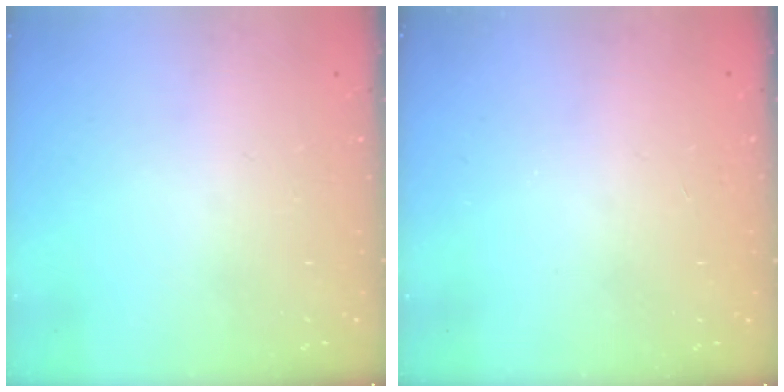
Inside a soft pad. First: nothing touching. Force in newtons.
{"total": 0.0}